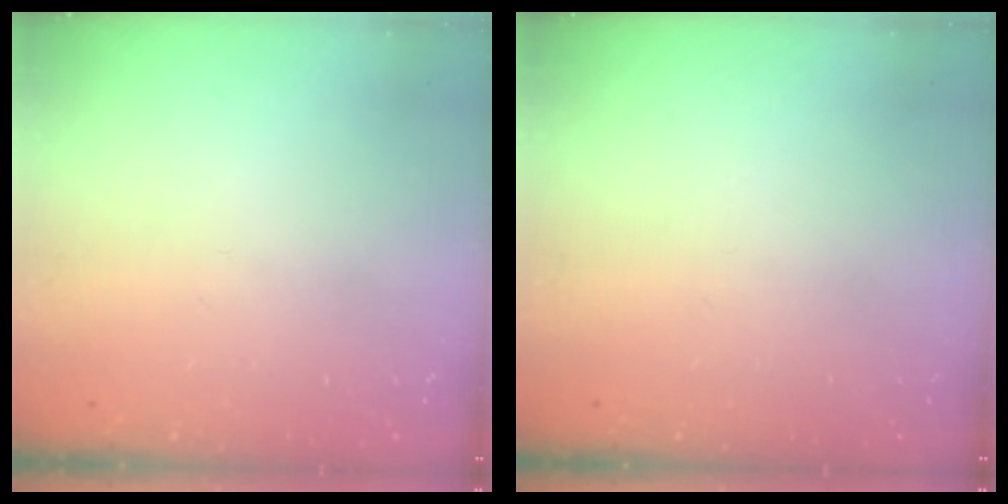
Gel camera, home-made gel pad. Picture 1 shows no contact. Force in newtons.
{"total": 0.0}